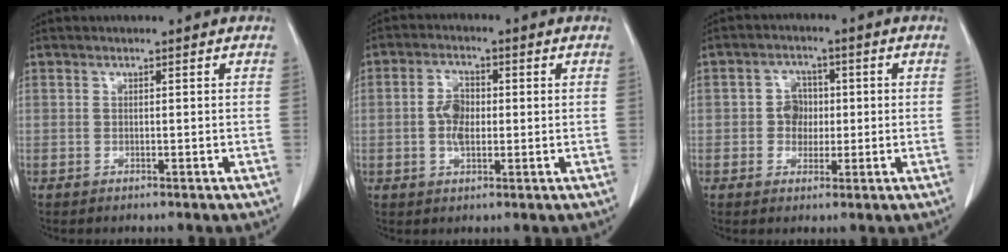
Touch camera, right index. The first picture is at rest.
{"total": 4.9, "force": [-0.1, 2.7, 4.2], "torque": [-0.086, 0.007, -0.003]}
{"total": 4.2, "force": [0.0, 3.8, 1.9], "torque": [-0.026, 0.013, 0.000]}